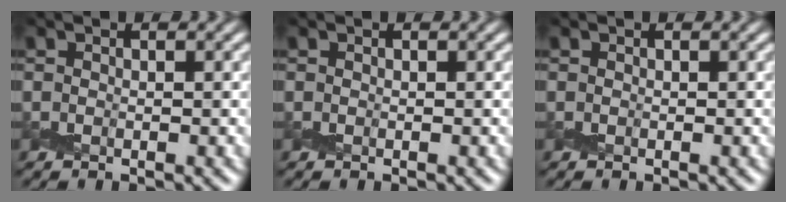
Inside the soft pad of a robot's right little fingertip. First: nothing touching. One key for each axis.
{"total": 0.0}
{"total": 0.0}